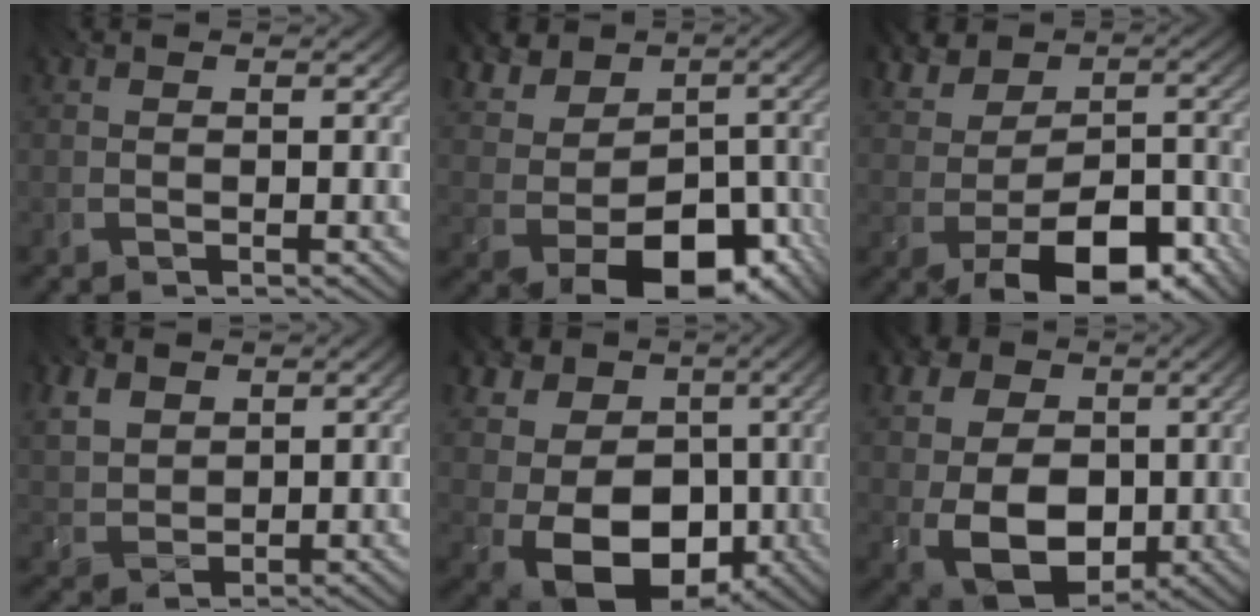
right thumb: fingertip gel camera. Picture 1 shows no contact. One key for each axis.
{"total": 12.3, "fx": -1.7, "fy": 9.2, "fz": 8.0, "tx": -0.143, "ty": -0.020, "tz": -0.005}
{"total": 10.7, "fx": -4.0, "fy": 6.6, "fz": 7.4, "tx": -0.105, "ty": -0.004, "tz": -0.072}
{"total": 4.9, "fx": 2.6, "fy": 3.2, "fz": 2.5, "tx": -0.083, "ty": -0.002, "tz": 0.056}
{"total": 15.1, "fx": -2.2, "fy": 12.0, "fz": 8.9, "tx": -0.190, "ty": -0.022, "tz": -0.033}
{"total": 14.5, "fx": 0.2, "fy": 11.3, "fz": 9.1, "tx": -0.219, "ty": 0.000, "tz": -0.003}